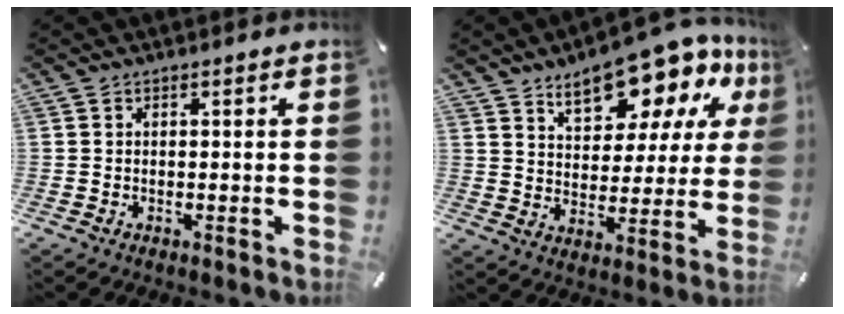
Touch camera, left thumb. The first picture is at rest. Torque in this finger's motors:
{"motor_torque": [2.50, 2.51, 1.40, -1.37, 0.16]}